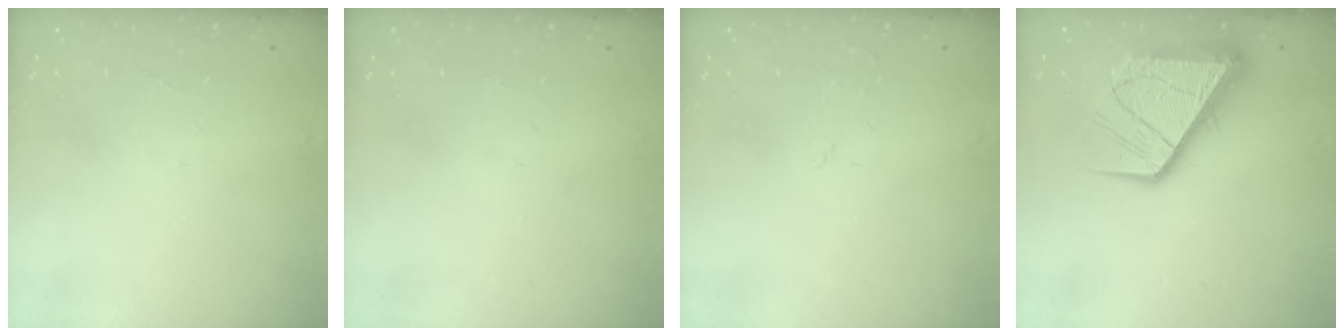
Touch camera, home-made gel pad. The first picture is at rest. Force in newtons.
{"total": 0.0}
{"total": 2.5, "press": 2.5, "slide": 0.4}
{"total": 16.5, "press": 16.4, "slide": 2.0}